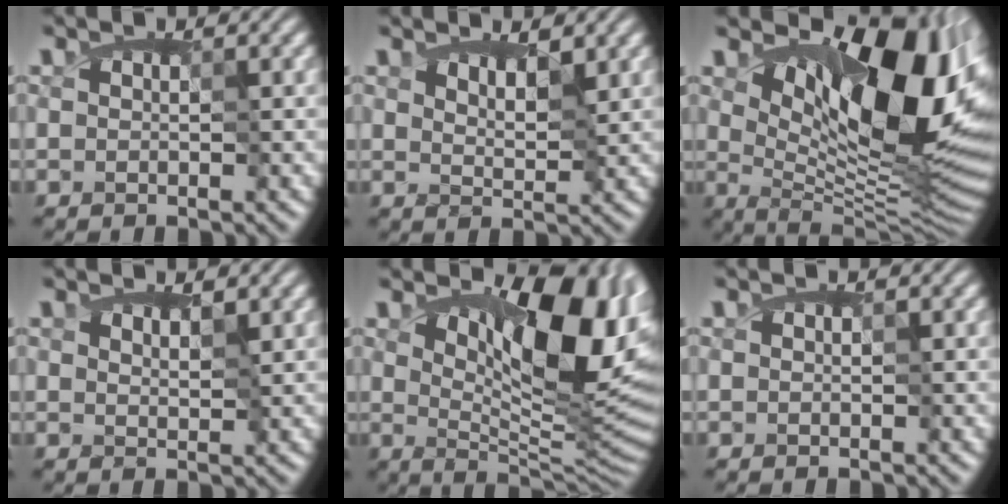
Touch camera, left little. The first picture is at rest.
{"total": 2.0, "force": [1.1, 0.9, 1.5], "torque": [-0.031, -0.001, 0.012]}
{"total": 14.6, "force": [3.4, 7.2, 12.3], "torque": [-0.162, -0.011, 0.061]}
{"total": 1.3, "force": [0.8, 0.6, 0.9], "torque": [-0.016, 0.001, 0.008]}
{"total": 12.1, "force": [3.6, 5.3, 10.3], "torque": [-0.146, -0.012, 0.071]}
{"total": 0.0}